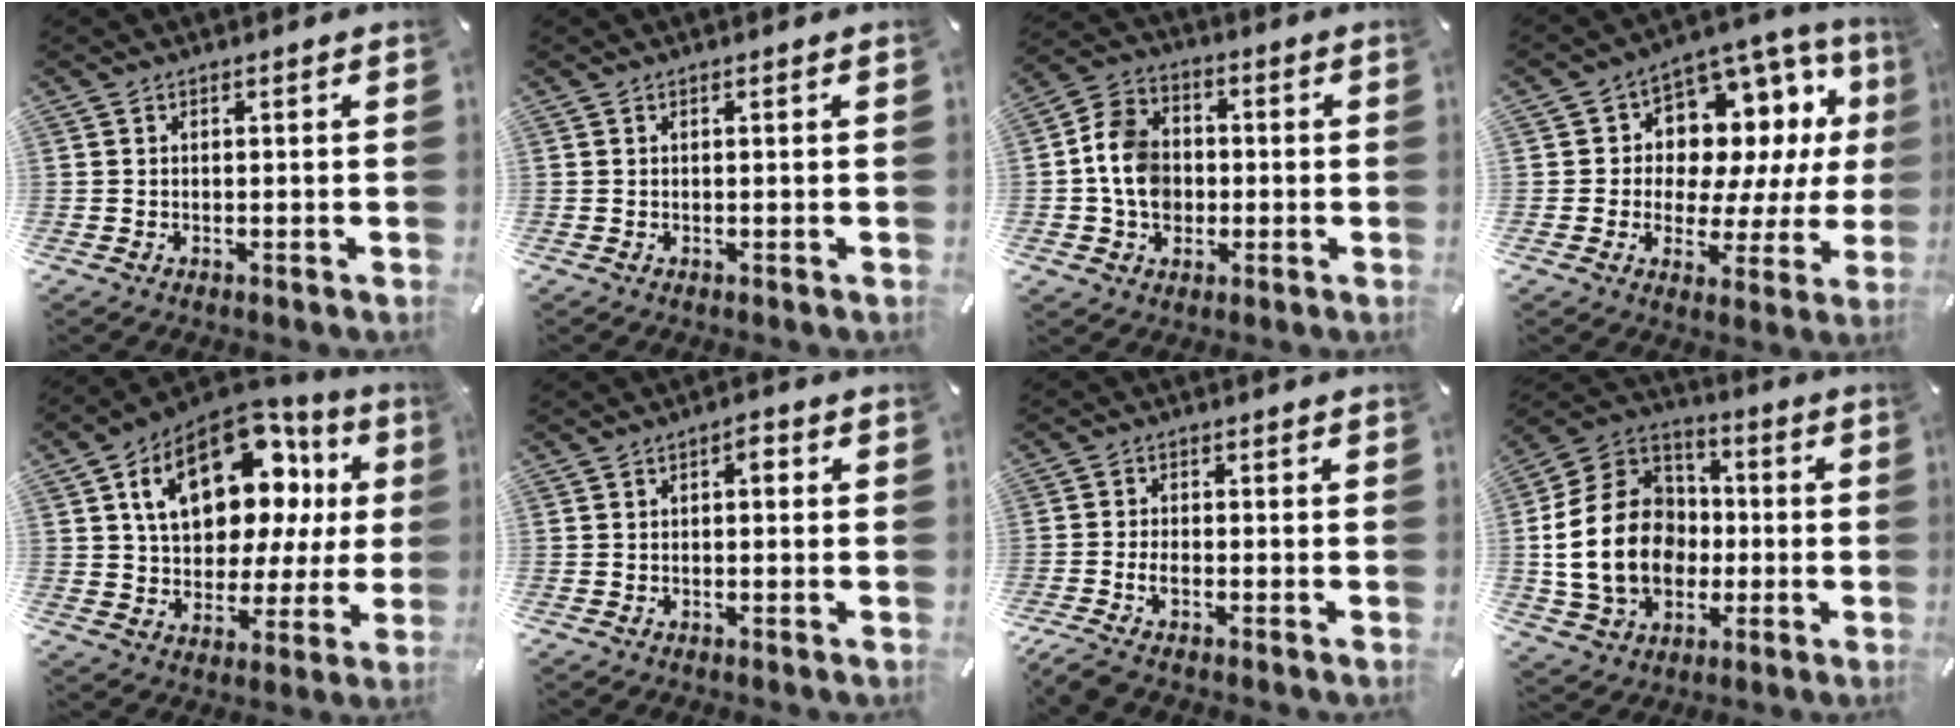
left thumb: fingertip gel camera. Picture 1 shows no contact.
{"total": 0.0}
{"total": 9.7, "force": [-1.0, 8.4, 4.9], "torque": [-0.107, 0.022, -0.013]}
{"total": 11.7, "force": [4.4, 9.1, 6.0], "torque": [-0.093, -0.046, 0.089]}
{"total": 21.2, "force": [9.2, 13.0, 13.9], "torque": [-0.221, -0.044, 0.161]}
{"total": 2.2, "force": [-0.2, 1.2, 1.8], "torque": [-0.030, 0.007, -0.009]}
{"total": 3.5, "force": [-2.0, 1.4, 2.5], "torque": [-0.056, 0.002, -0.038]}
{"total": 20.8, "force": [-2.7, 16.6, 12.2], "torque": [-0.267, 0.025, -0.043]}